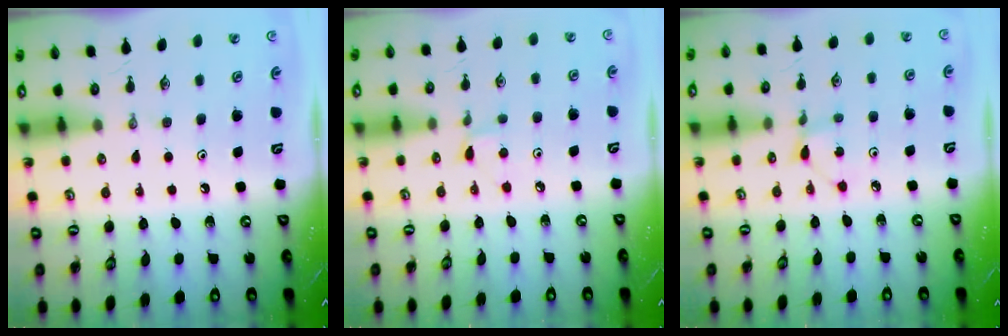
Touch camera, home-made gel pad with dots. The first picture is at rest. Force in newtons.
{"total": 4.0, "press": 4.0, "slide": 0.5}
{"total": 2.2, "press": 2.1, "slide": 0.3}